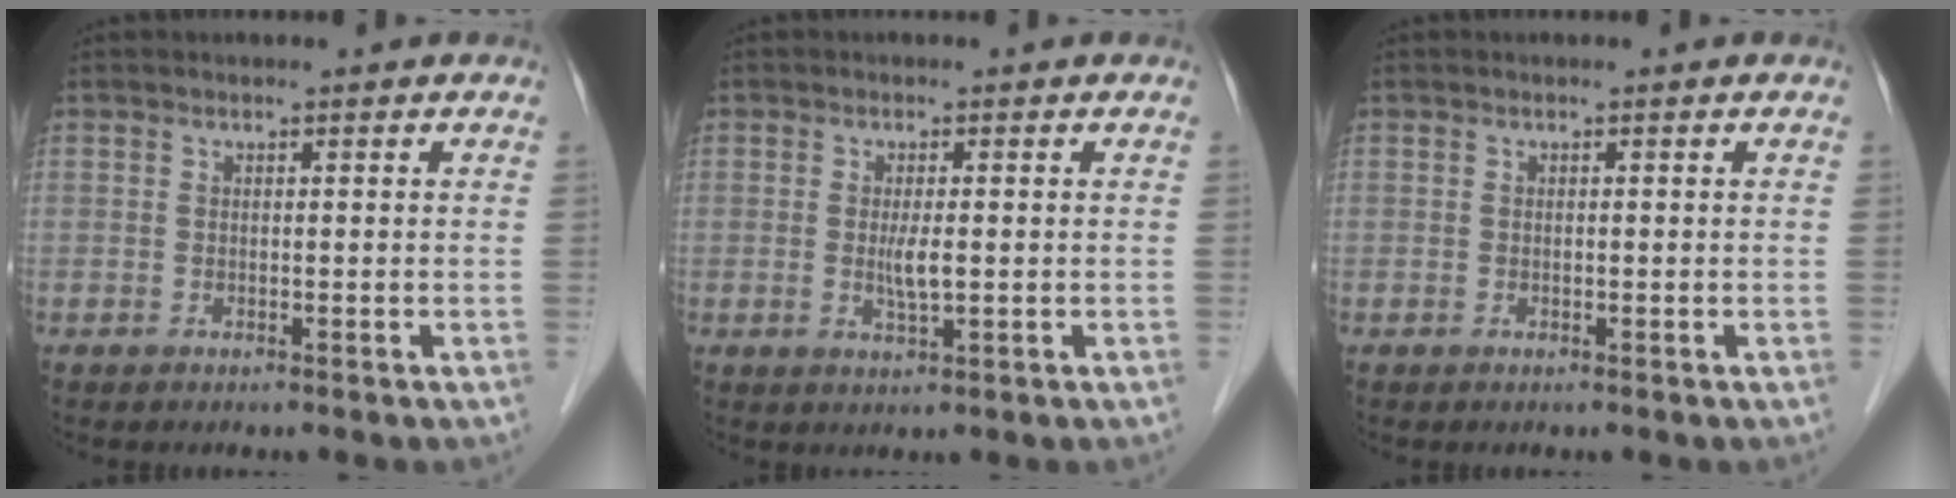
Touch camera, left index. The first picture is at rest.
{"total": 2.8, "force": [-0.2, 0.5, 2.8], "torque": [-0.056, -0.007, -0.003]}
{"total": 0.0}